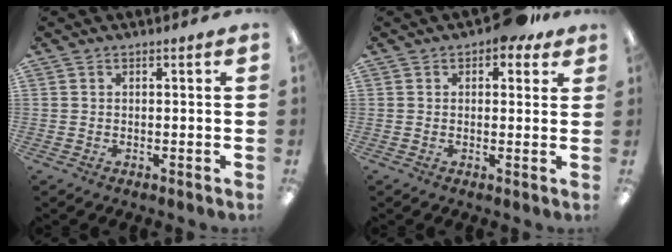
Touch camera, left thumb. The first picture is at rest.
{"total": 4.2, "force": [2.3, 2.4, 2.6], "torque": [-0.032, 0.000, 0.038]}